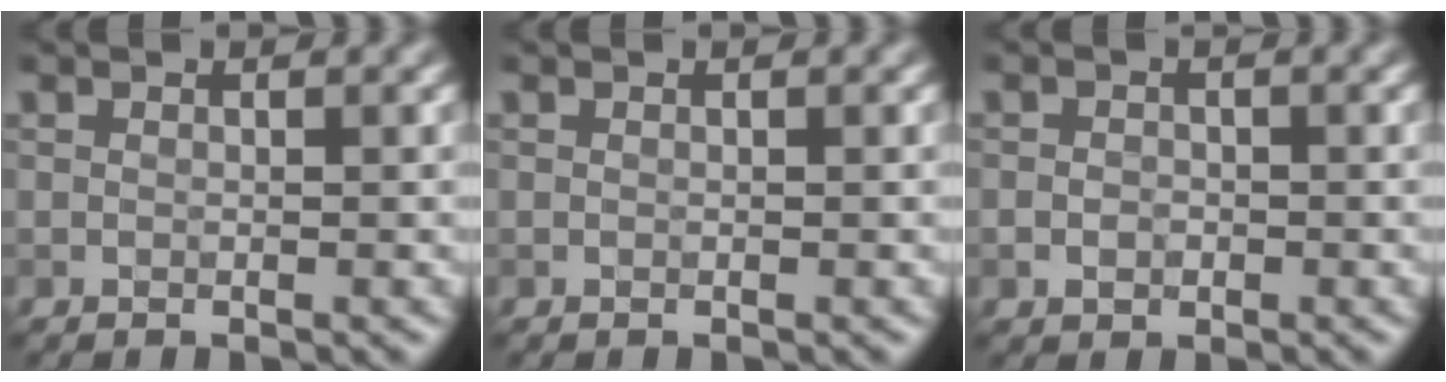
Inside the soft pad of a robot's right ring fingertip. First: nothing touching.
{"total": 0.0}
{"total": 1.3, "force": [-0.4, 1.1, 0.7], "torque": [-0.010, -0.002, -0.008]}